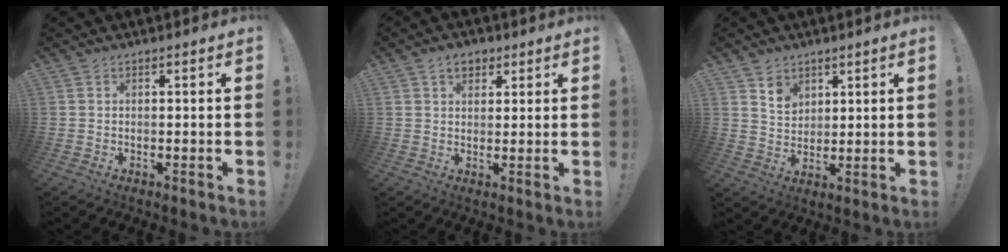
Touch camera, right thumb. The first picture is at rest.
{"total": 5.2, "force": [2.8, 3.7, 2.5], "torque": [-0.030, -0.005, 0.049]}
{"total": 6.0, "force": [4.1, 4.3, 1.1], "torque": [-0.005, -0.035, 0.074]}